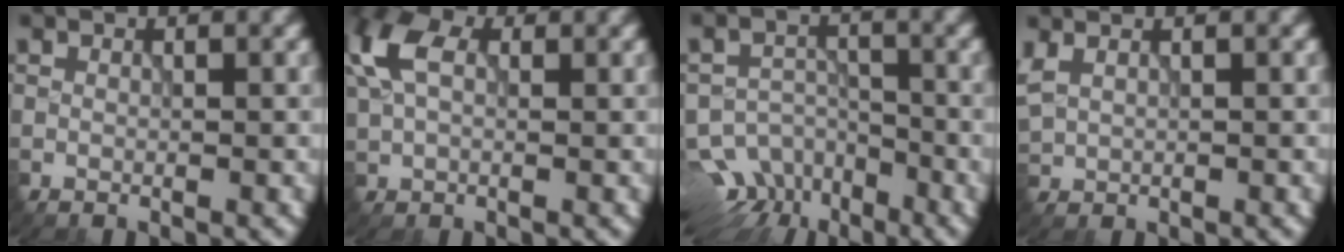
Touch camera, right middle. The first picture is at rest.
{"total": 7.5, "force": [2.1, 4.6, 5.4], "torque": [-0.135, 0.015, 0.033]}
{"total": 11.0, "force": [-7.8, 6.7, 3.9], "torque": [-0.062, -0.024, -0.093]}
{"total": 2.6, "force": [1.2, 1.6, 1.6], "torque": [-0.049, 0.002, 0.034]}